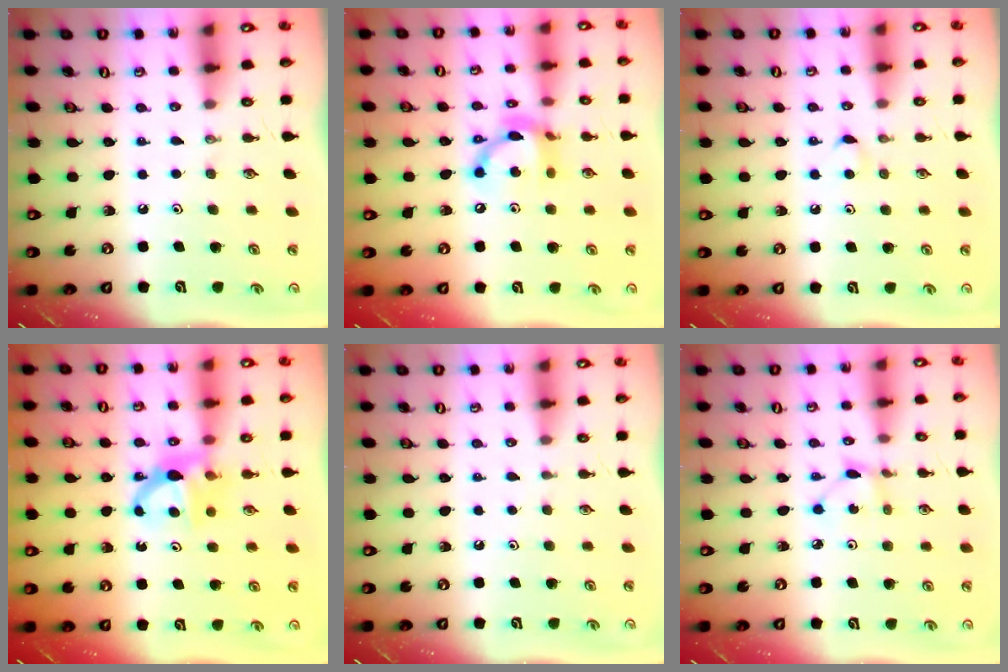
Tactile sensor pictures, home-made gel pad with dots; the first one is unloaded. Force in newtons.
{"total": 12.3, "press": 12.2, "slide": 0.7}
{"total": 3.4, "press": 3.4, "slide": 0.5}
{"total": 7.5, "press": 7.5, "slide": 0.1}
{"total": 1.3, "press": 1.2, "slide": 0.3}
{"total": 2.1, "press": 2.1, "slide": 0.2}